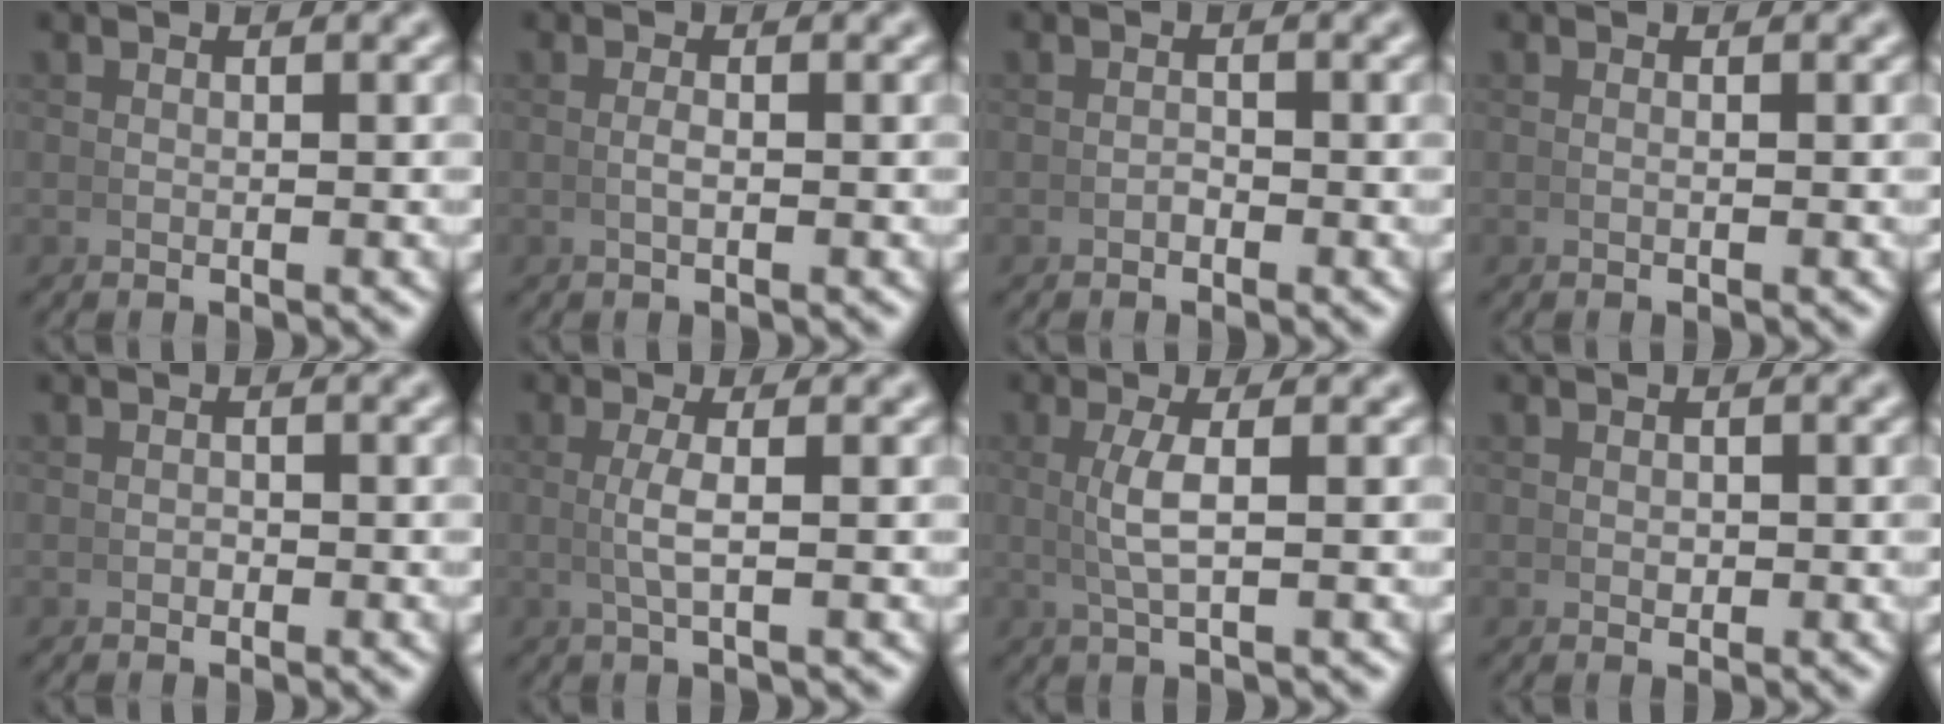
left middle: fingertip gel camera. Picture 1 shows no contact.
{"total": 0.7, "force": [-0.2, 0.1, 0.7], "torque": [-0.020, -0.003, -0.003]}
{"total": 0.6, "force": [-0.5, 0.2, 0.1], "torque": [-0.002, -0.002, -0.009]}
{"total": 0.0}
{"total": 0.0}
{"total": 1.9, "force": [0.2, -0.2, 1.8], "torque": [-0.043, 0.000, 0.006]}
{"total": 2.4, "force": [0.3, 0.0, 2.4], "torque": [-0.054, 0.001, 0.010]}
{"total": 0.7, "force": [0.0, 0.6, 0.4], "torque": [-0.010, -0.007, 0.004]}